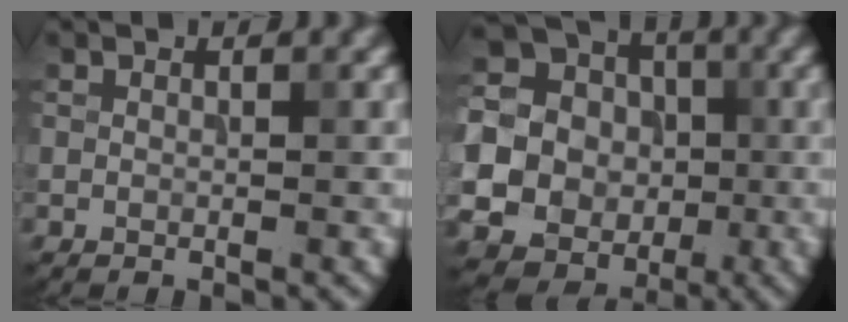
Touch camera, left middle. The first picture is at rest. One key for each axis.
{"total": 23.2, "fx": -2.8, "fy": 22.1, "fz": 6.2, "tx": -0.175, "ty": -0.010, "tz": -0.089}